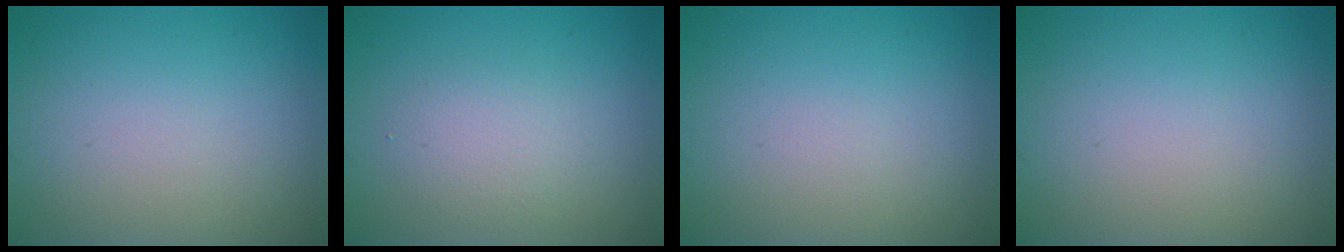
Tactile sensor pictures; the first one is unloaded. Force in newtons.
{"total": 2.1, "press": 2.1, "slide": 0.0}
{"total": 0.0}
{"total": 0.0}